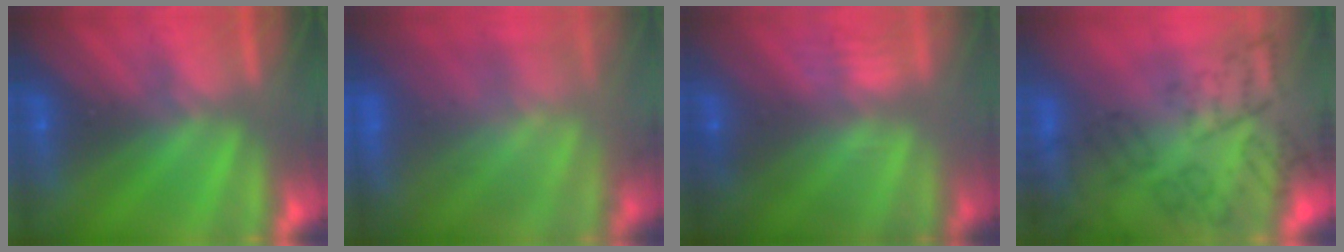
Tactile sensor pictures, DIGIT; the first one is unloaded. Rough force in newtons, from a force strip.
{"total": 9.0}
{"total": 2.6}
{"total": 8.2}